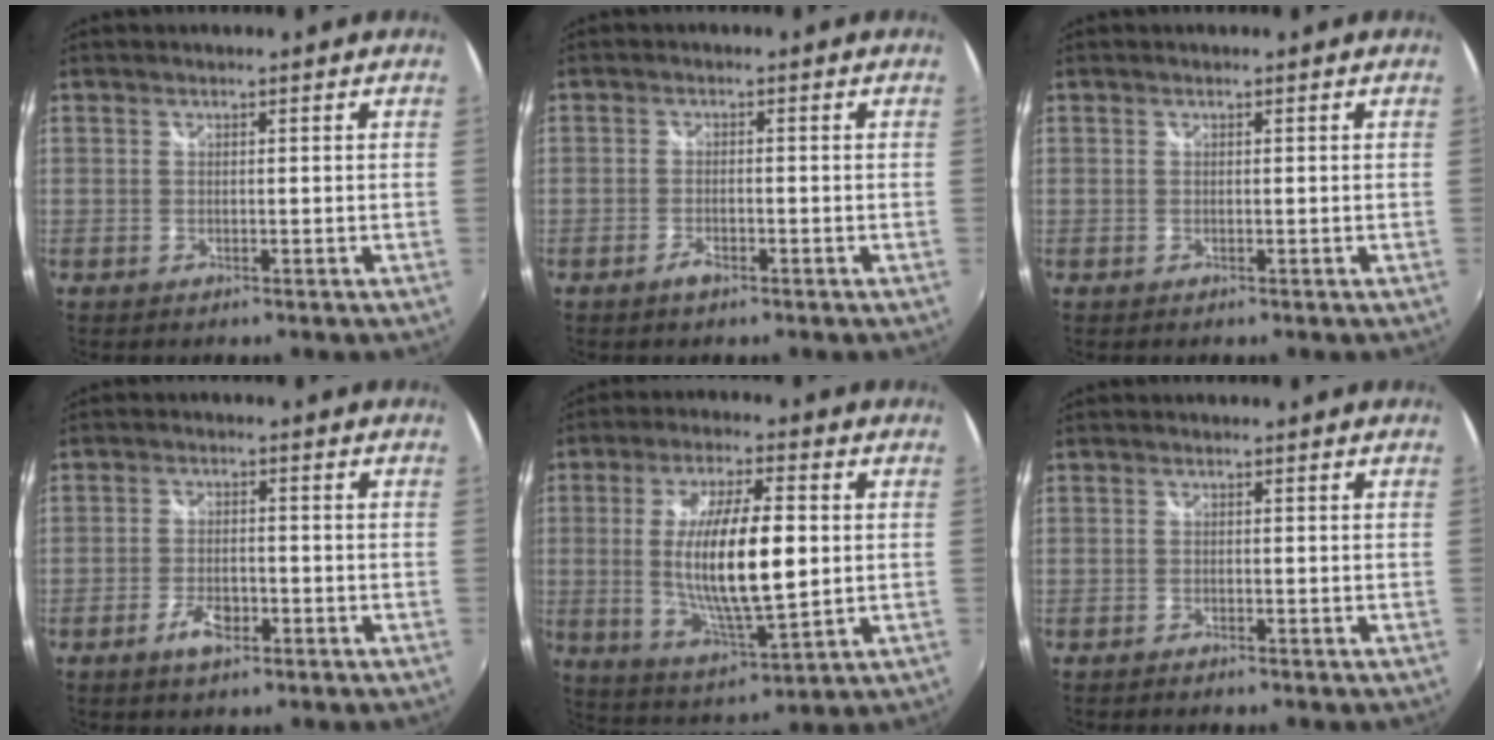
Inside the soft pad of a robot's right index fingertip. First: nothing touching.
{"total": 2.1, "force": [-1.3, 0.9, 1.4], "torque": [-0.031, -0.002, -0.025]}
{"total": 0.0}
{"total": 4.6, "force": [-2.4, 2.0, 3.3], "torque": [-0.073, -0.003, -0.043]}
{"total": 15.6, "force": [0.4, 4.2, 15.0], "torque": [-0.275, -0.011, 0.017]}
{"total": 0.9, "force": [-0.8, 0.1, 0.3], "torque": [-0.009, -0.004, -0.015]}